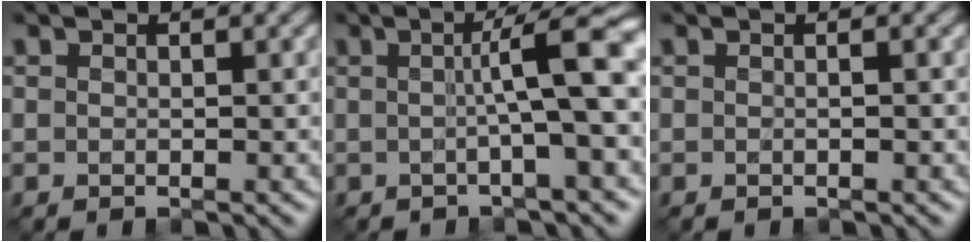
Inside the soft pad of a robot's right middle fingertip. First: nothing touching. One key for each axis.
{"total": 6.7, "fx": 0.4, "fy": 1.0, "fz": 6.6, "tx": -0.092, "ty": 0.008, "tz": -0.001}
{"total": 0.9, "fx": -0.1, "fy": 0.2, "fz": 0.9, "tx": -0.015, "ty": -0.001, "tz": -0.007}